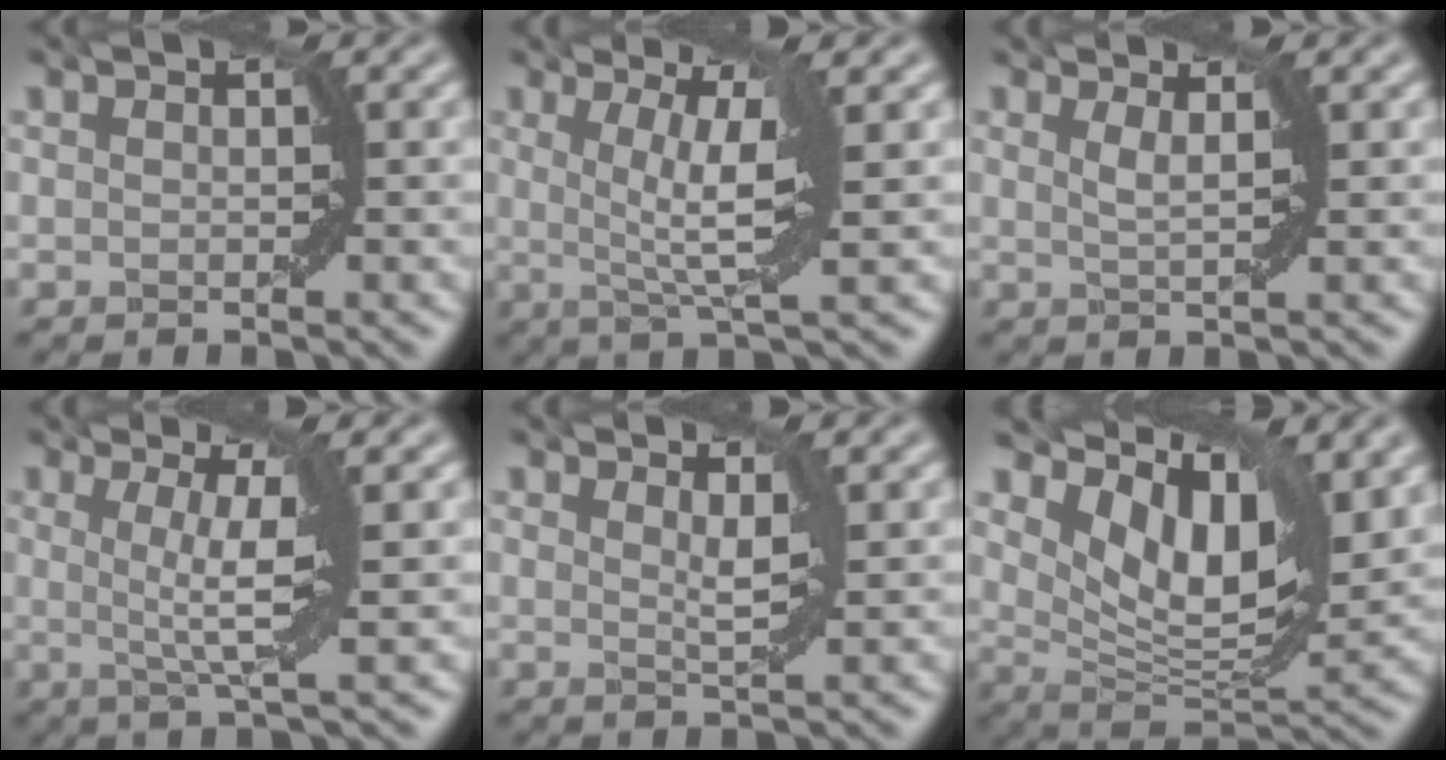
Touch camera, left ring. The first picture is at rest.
{"total": 5.2, "force": [0.3, 0.7, 5.1], "torque": [-0.092, 0.001, 0.012]}
{"total": 1.0, "force": [0.3, 0.1, 1.0], "torque": [-0.019, 0.001, 0.012]}
{"total": 4.6, "force": [0.1, 0.4, 4.5], "torque": [-0.084, 0.003, 0.008]}
{"total": 1.2, "force": [0.6, 0.1, 1.1], "torque": [-0.018, -0.003, 0.015]}
{"total": 9.4, "force": [4.5, 4.1, 7.2], "torque": [-0.130, 0.005, 0.094]}